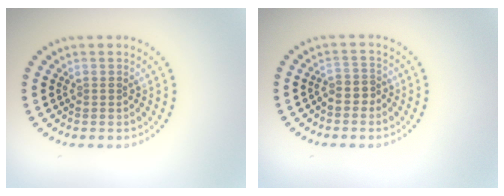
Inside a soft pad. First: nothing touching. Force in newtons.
{"total": 1.5, "press": 1.2, "slide": 0.9}